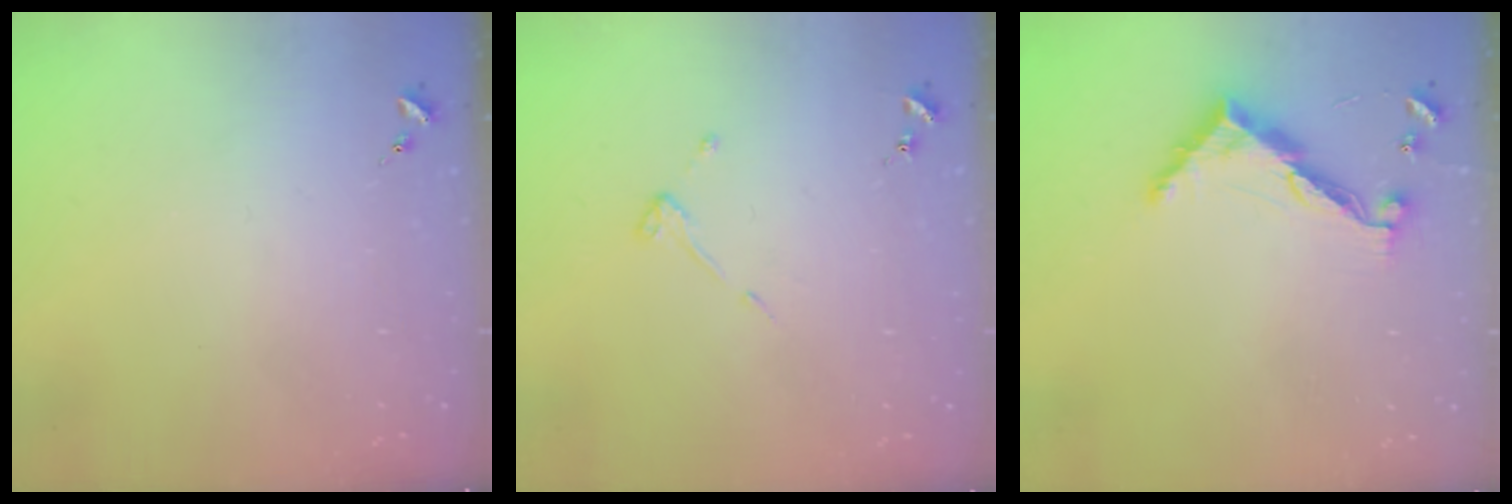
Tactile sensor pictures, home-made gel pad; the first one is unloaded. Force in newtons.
{"total": 4.3, "press": 4.3, "slide": 0.4}
{"total": 9.7, "press": 9.7, "slide": 0.3}